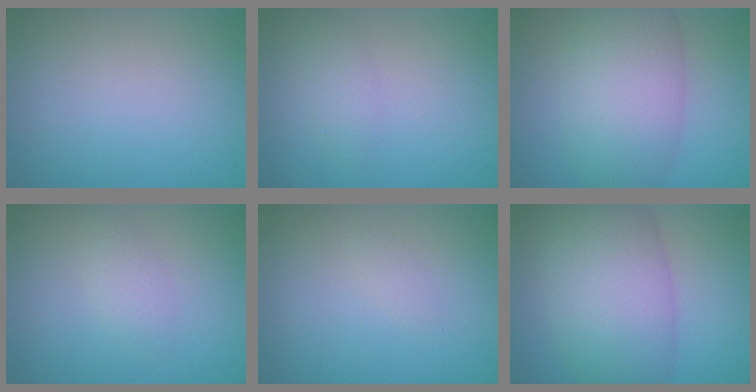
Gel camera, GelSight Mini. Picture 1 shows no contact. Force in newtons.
{"total": 1.3, "press": 1.3, "slide": 0.0}
{"total": 7.4, "press": 7.4, "slide": 0.2}
{"total": 1.5, "press": 1.5, "slide": 0.1}
{"total": 0.5, "press": 0.5, "slide": 0.0}
{"total": 8.7, "press": 8.7, "slide": 0.5}